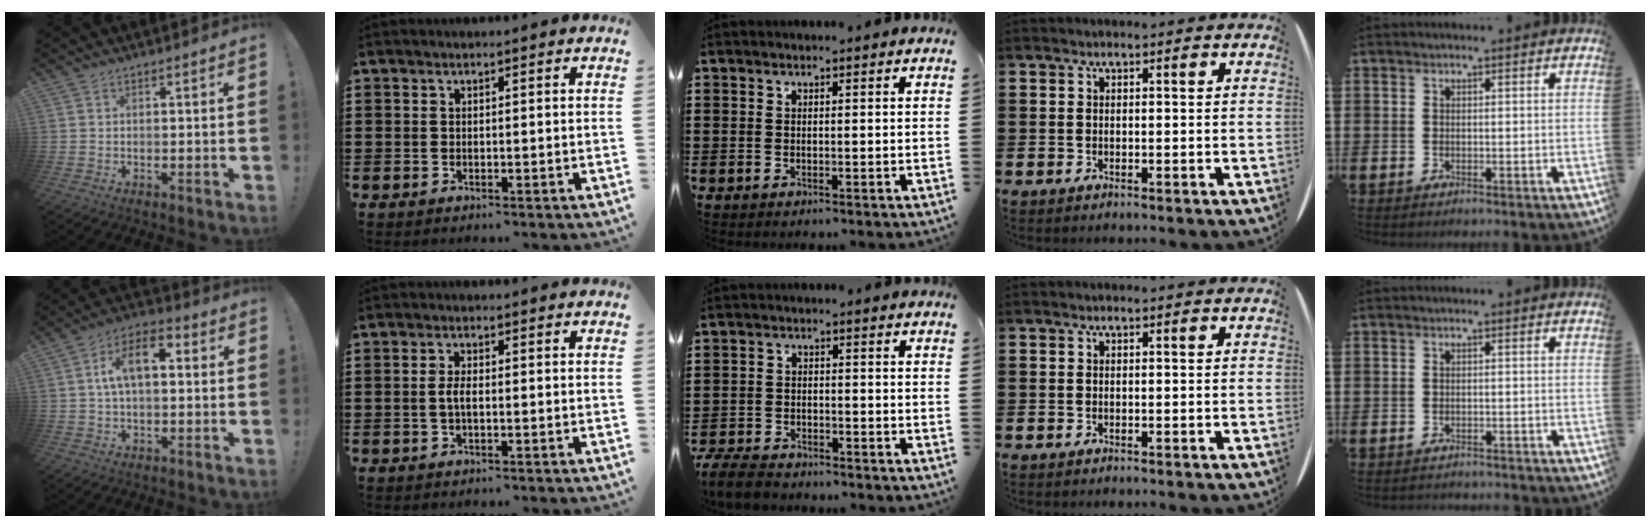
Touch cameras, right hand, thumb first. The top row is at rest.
{"thumb": {"total": 9.9, "force": [1.4, 5.1, 8.4], "torque": [-0.134, 0.012, 0.026]}, "index": {"total": 2.3, "force": [-0.3, 0.7, 2.2], "torque": [-0.048, -0.001, -0.009]}, "middle": {"total": 4.2, "force": [-4.0, 0.8, 1.1], "torque": [-0.039, -0.004, -0.085]}, "little": {"total": 0.7, "force": [-0.7, 0.0, -0.1], "torque": [-0.001, 0.001, -0.014]}}